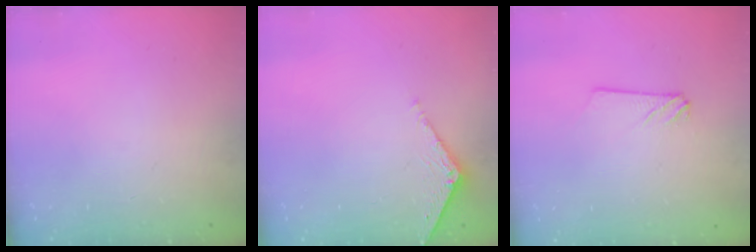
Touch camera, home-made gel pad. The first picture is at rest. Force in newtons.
{"total": 5.2, "press": 5.2, "slide": 0.5}
{"total": 2.9, "press": 2.9, "slide": 0.3}